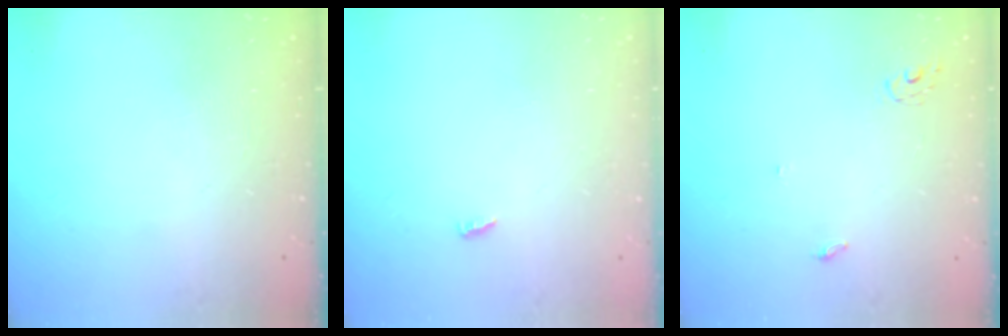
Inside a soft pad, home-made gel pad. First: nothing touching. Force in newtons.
{"total": 2.7, "press": 2.7, "slide": 0.2}
{"total": 2.8, "press": 2.8, "slide": 0.2}